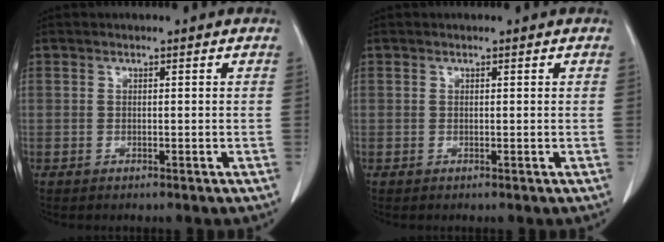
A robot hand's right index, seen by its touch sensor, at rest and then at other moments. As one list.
[{"total": 0.0}]